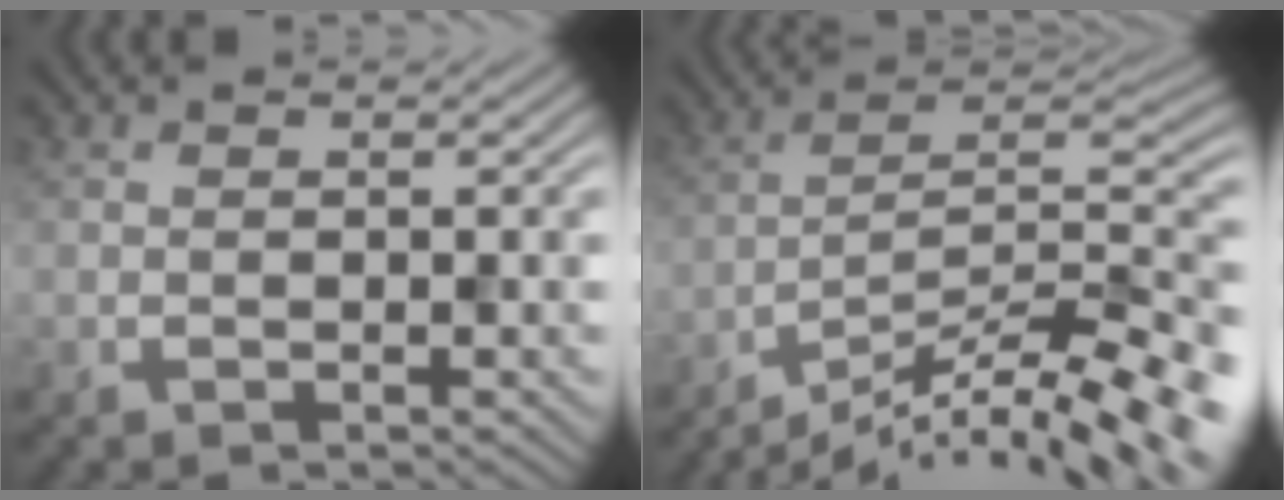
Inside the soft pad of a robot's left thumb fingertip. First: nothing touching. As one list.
[{"total": 13.7, "force": [-11.5, 1.8, 7.1], "torque": [-0.111, 0.003, -0.186]}]